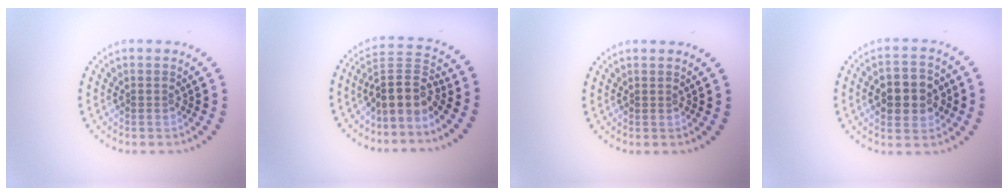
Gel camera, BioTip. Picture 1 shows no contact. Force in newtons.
{"total": 3.9, "press": 3.0, "slide": 2.5}
{"total": 0.0}
{"total": 5.5, "press": 5.5, "slide": 0.4}